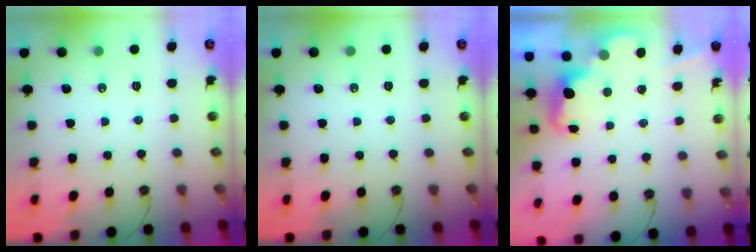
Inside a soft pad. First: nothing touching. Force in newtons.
{"total": 0.0}
{"total": 2.4, "press": 2.4, "slide": 0.6}